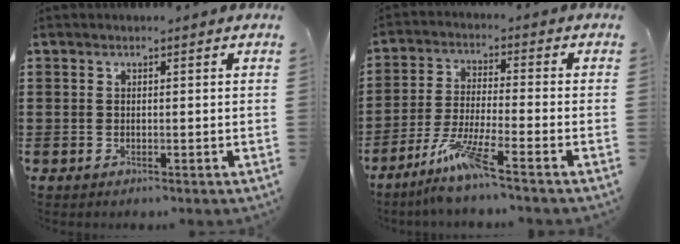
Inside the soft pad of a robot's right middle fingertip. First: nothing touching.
{"total": 7.2, "force": [-5.0, 0.2, 5.2], "torque": [-0.108, -0.013, -0.097]}